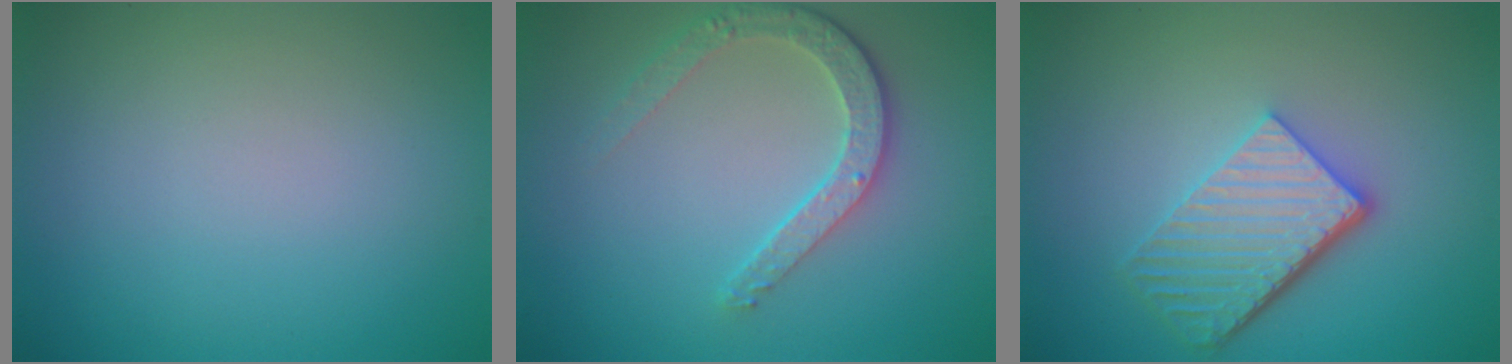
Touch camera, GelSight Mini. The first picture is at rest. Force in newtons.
{"total": 3.6, "press": 2.9, "slide": 2.1}
{"total": 5.2, "press": 3.9, "slide": 3.4}